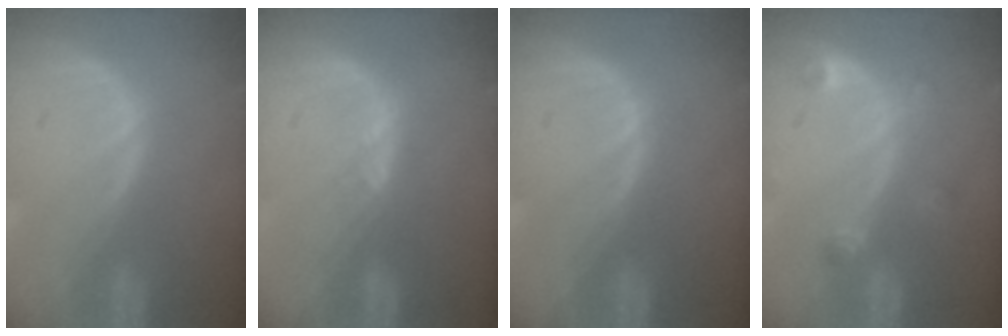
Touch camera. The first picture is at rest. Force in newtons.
{"total": 1.4, "press": 1.2, "slide": 0.8}
{"total": 0.0}
{"total": 2.7, "press": 2.7, "slide": 0.3}